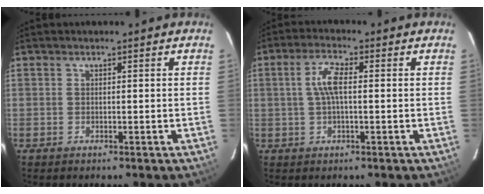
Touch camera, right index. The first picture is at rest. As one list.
[{"total": 5.0, "force": [0.4, 1.5, 4.7], "torque": [-0.094, 0.009, 0.009]}]